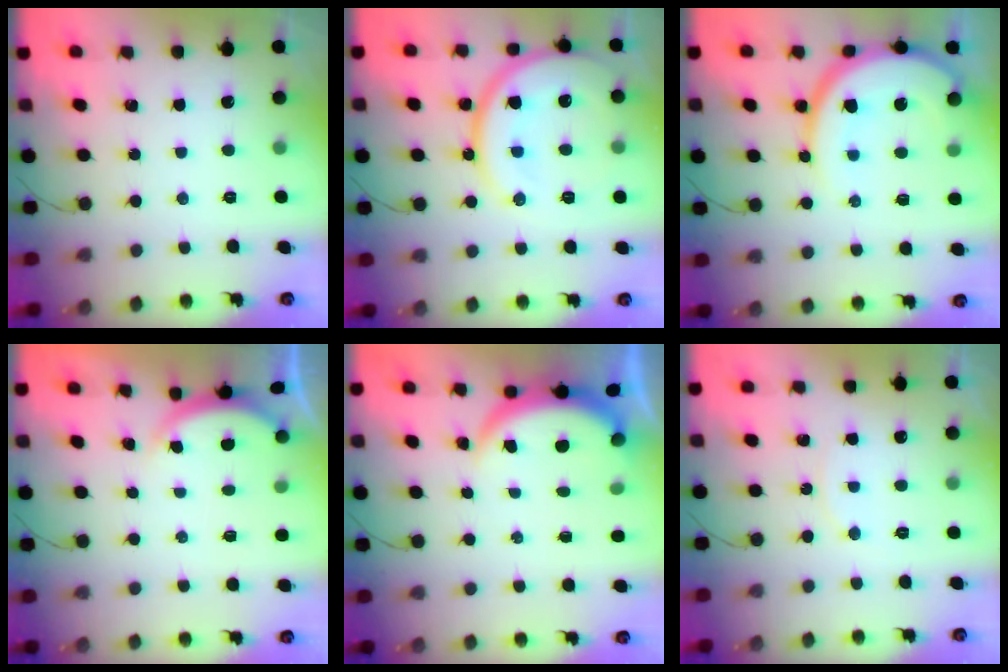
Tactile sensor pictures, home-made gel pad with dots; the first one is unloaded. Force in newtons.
{"total": 17.6, "press": 17.5, "slide": 1.8}
{"total": 13.7, "press": 13.6, "slide": 0.9}
{"total": 2.1, "press": 2.0, "slide": 0.3}
{"total": 3.9, "press": 3.9, "slide": 0.1}
{"total": 3.8, "press": 3.8, "slide": 0.4}